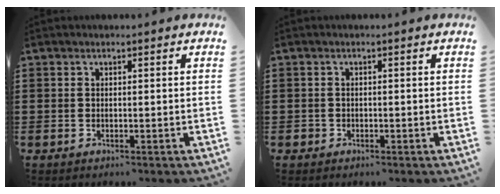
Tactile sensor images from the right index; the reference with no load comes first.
{"total": 0.7, "force": [-0.4, 0.6, 0.1], "torque": [-0.003, 0.003, -0.010]}